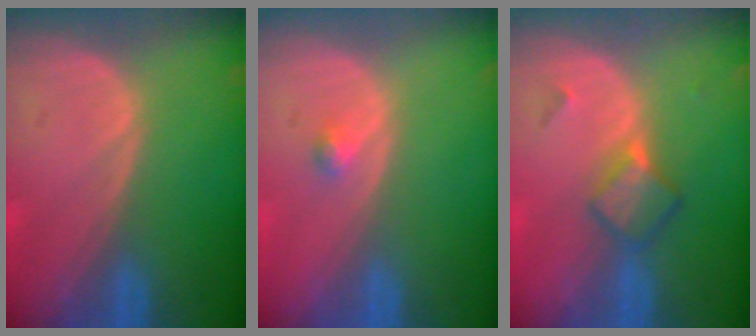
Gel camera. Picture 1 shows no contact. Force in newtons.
{"total": 1.3, "press": 1.1, "slide": 0.7}
{"total": 4.8, "press": 4.2, "slide": 2.4}